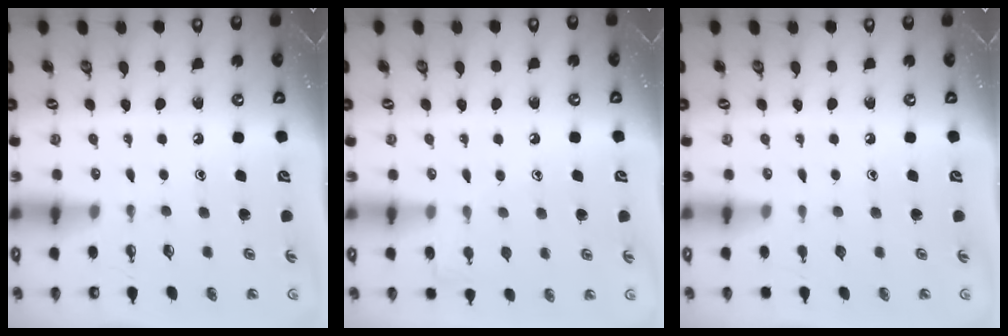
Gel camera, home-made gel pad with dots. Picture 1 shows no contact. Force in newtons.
{"total": 6.0, "press": 6.0, "slide": 0.6}
{"total": 0.0}